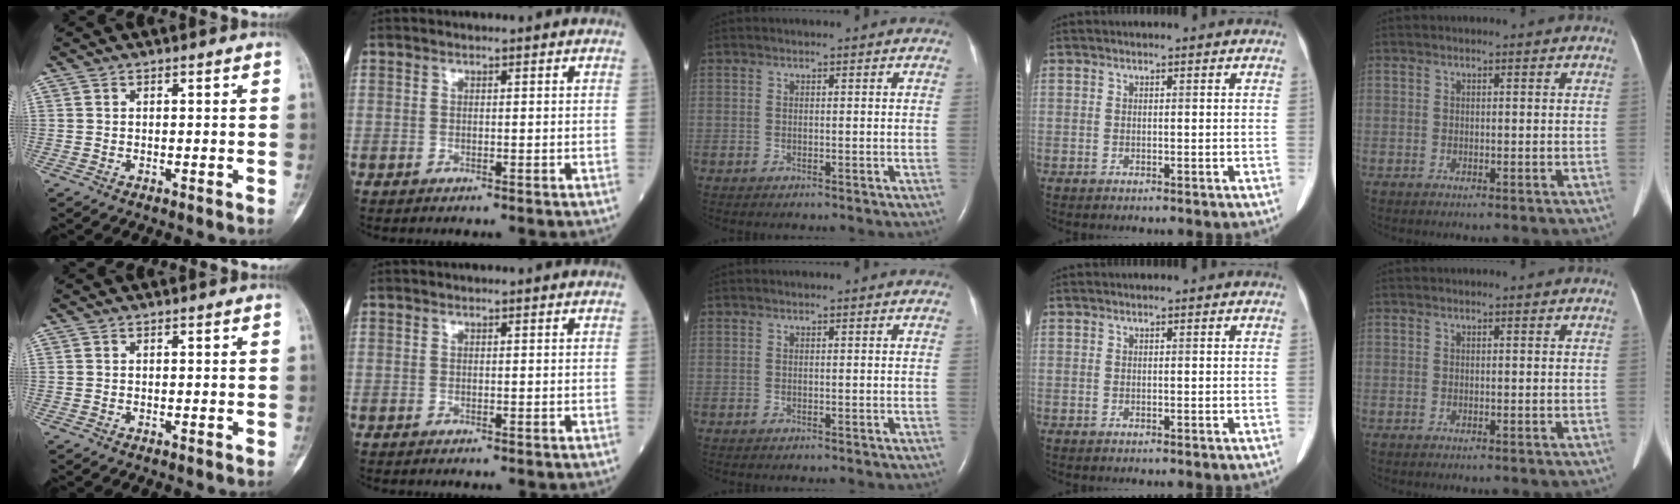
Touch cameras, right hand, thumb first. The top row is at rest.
{}